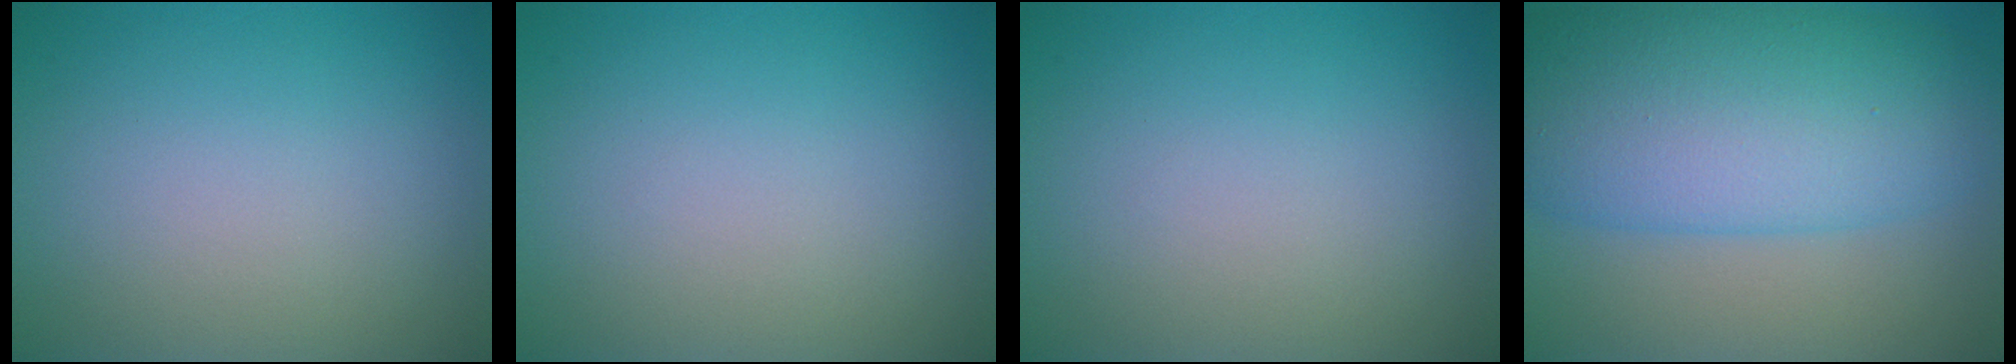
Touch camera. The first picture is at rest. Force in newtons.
{"total": 0.0}
{"total": 0.0}
{"total": 11.4, "press": 11.4, "slide": 0.2}